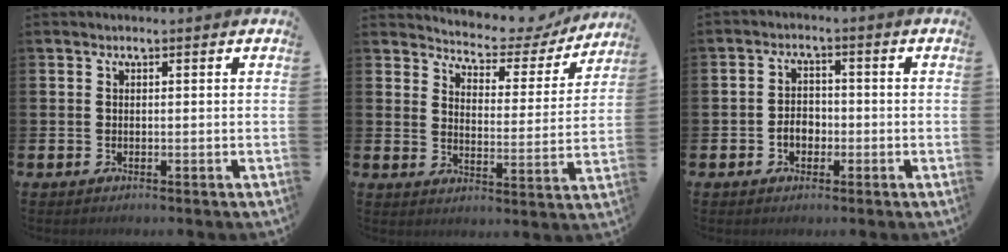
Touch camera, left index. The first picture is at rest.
{"total": 4.6, "force": [4.4, 1.4, 0.4], "torque": [-0.032, -0.043, 0.069]}
{"total": 3.0, "force": [-1.0, 2.2, 1.7], "torque": [-0.021, -0.001, -0.024]}